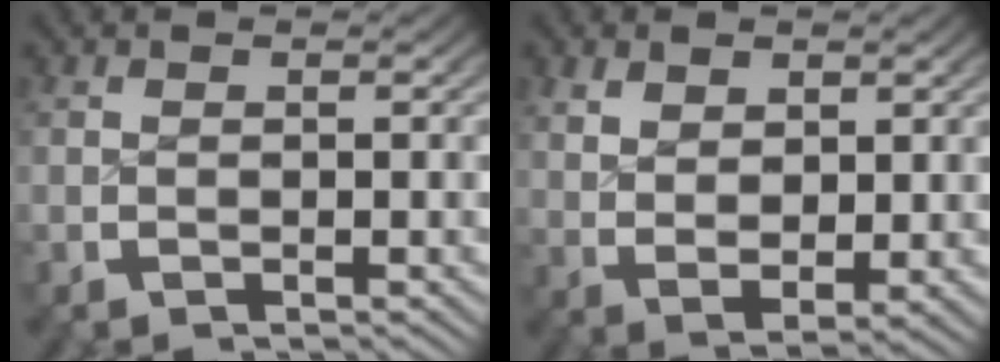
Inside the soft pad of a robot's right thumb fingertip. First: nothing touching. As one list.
[{"total": 3.7, "force": [1.2, 2.2, 2.7], "torque": [-0.050, -0.013, 0.037]}]